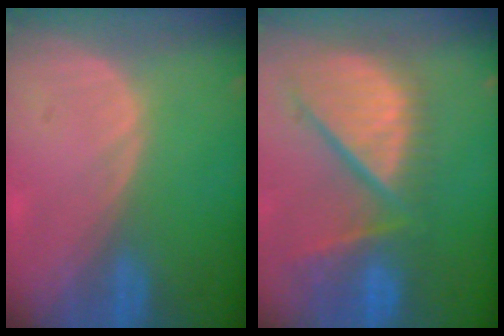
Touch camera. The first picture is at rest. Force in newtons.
{"total": 12.8, "press": 10.8, "slide": 7.0}